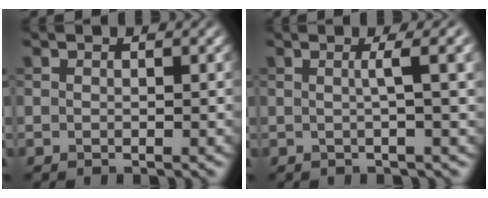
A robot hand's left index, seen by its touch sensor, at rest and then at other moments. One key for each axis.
{"total": 4.0, "fx": 0.6, "fy": 0.9, "fz": 3.8, "tx": -0.040, "ty": 0.011, "tz": 0.003}